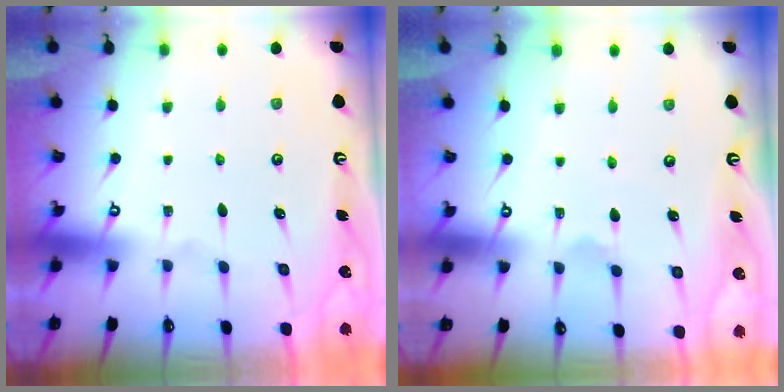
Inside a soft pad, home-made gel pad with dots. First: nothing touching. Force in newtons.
{"total": 1.8, "press": 1.8, "slide": 0.2}